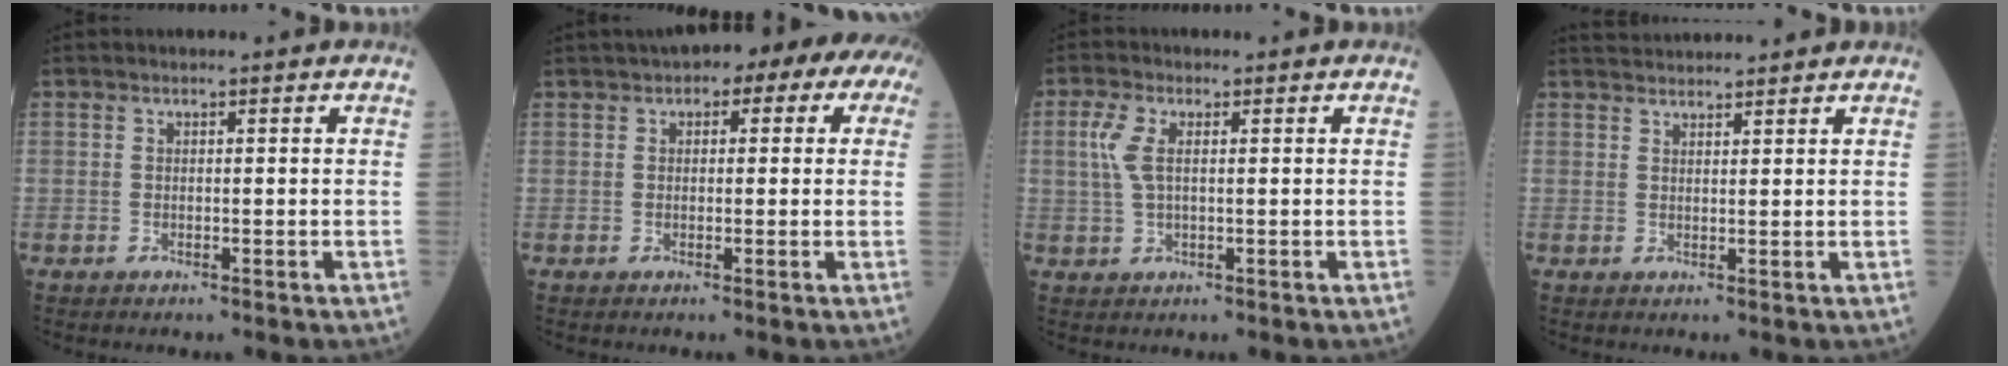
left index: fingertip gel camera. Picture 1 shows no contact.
{"total": 10.9, "force": [5.5, 4.2, 8.4], "torque": [-0.099, 0.056, 0.063]}
{"total": 3.9, "force": [0.8, 1.5, 3.5], "torque": [-0.100, 0.006, 0.016]}
{"total": 4.7, "force": [4.7, -0.2, 0.8], "torque": [-0.016, 0.033, 0.078]}